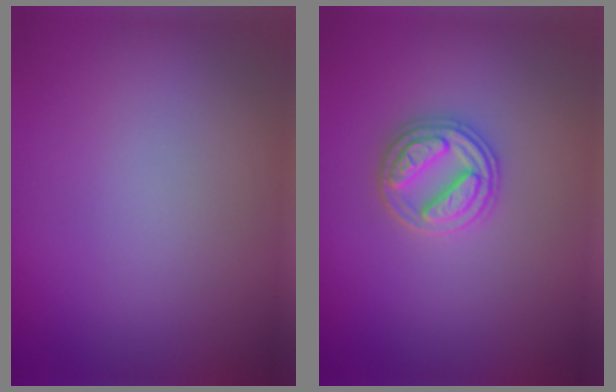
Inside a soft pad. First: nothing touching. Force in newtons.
{"total": 2.9, "press": 2.8, "slide": 0.4}